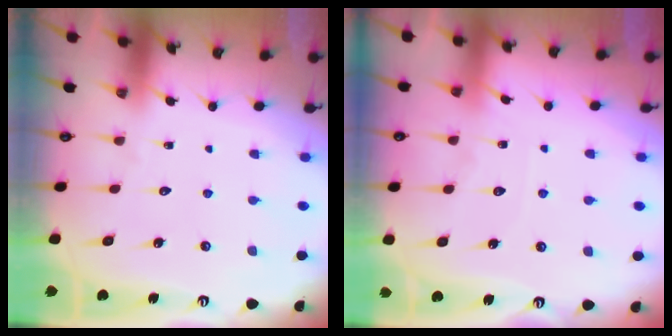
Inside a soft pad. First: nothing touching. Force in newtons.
{"total": 5.6, "press": 5.5, "slide": 0.7}